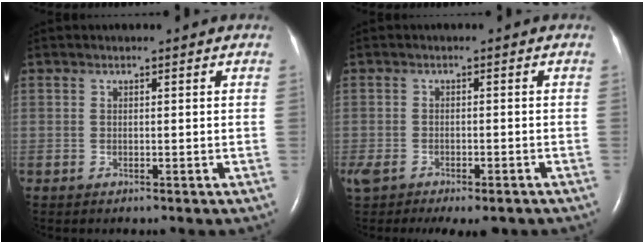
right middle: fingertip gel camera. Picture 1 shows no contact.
{"total": 11.6, "force": [-8.0, 5.1, 6.6], "torque": [-0.153, -0.011, -0.107]}